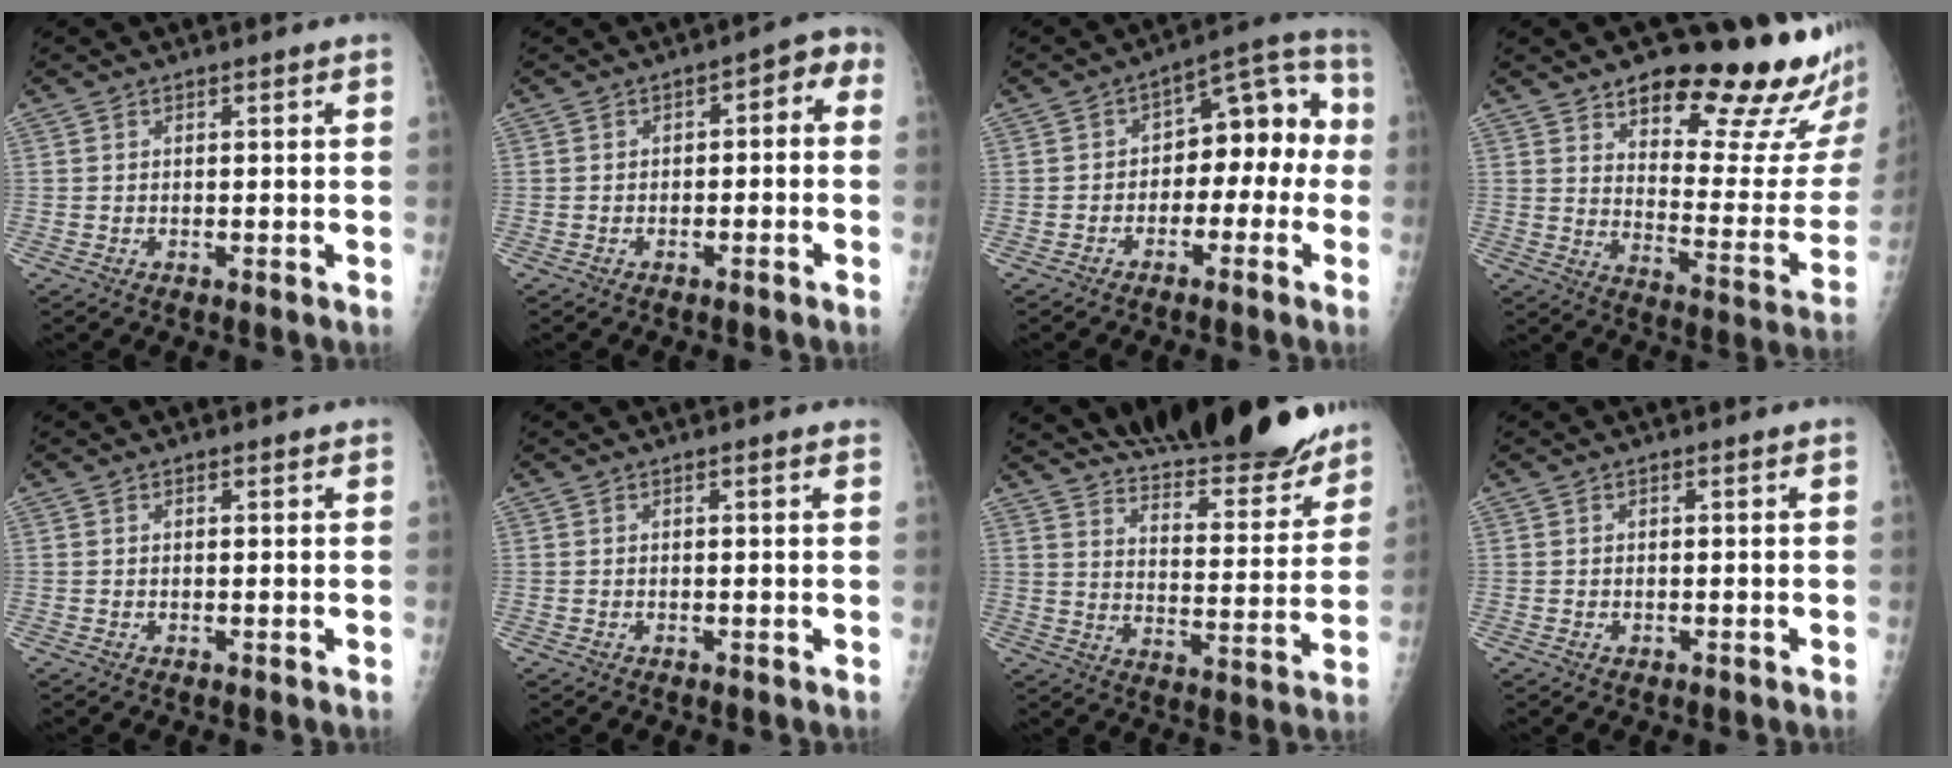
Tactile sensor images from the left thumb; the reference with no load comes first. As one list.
[{"total": 4.9, "force": [-1.1, 3.2, 3.6], "torque": [-0.020, 0.041, -0.024]}, {"total": 11.7, "force": [-1.7, 7.2, 9.0], "torque": [-0.072, 0.056, -0.036]}, {"total": 23.9, "force": [16.9, 7.5, 15.1], "torque": [-0.145, -0.107, 0.224]}, {"total": 0.6, "force": [0.4, 0.3, 0.3], "torque": [-0.005, -0.002, 0.005]}, {"total": 1.1, "force": [0.9, 0.1, 0.7], "torque": [-0.004, 0.003, 0.011]}, {"total": 22.5, "force": [20.0, 5.1, 8.9], "torque": [-0.097, -0.120, 0.282]}, {"total": 0.5, "force": [0.1, 0.5, 0.1], "torque": [0.011, 0.001, -0.001]}]